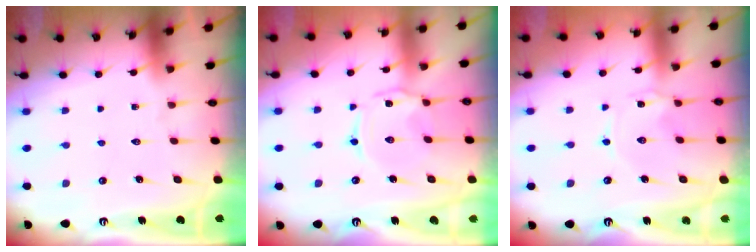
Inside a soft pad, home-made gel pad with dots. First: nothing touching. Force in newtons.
{"total": 1.7, "press": 1.7, "slide": 0.4}
{"total": 1.5, "press": 1.5, "slide": 0.1}